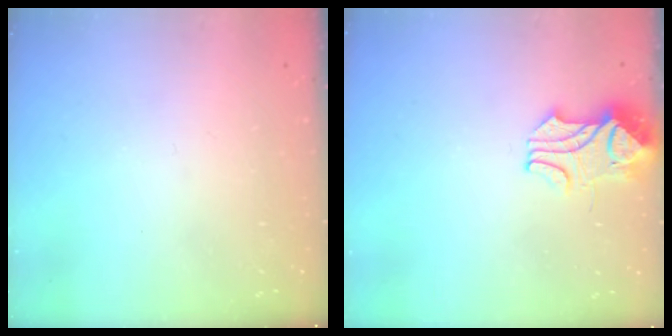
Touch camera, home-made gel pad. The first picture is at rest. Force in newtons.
{"total": 2.1, "press": 2.0, "slide": 0.8}